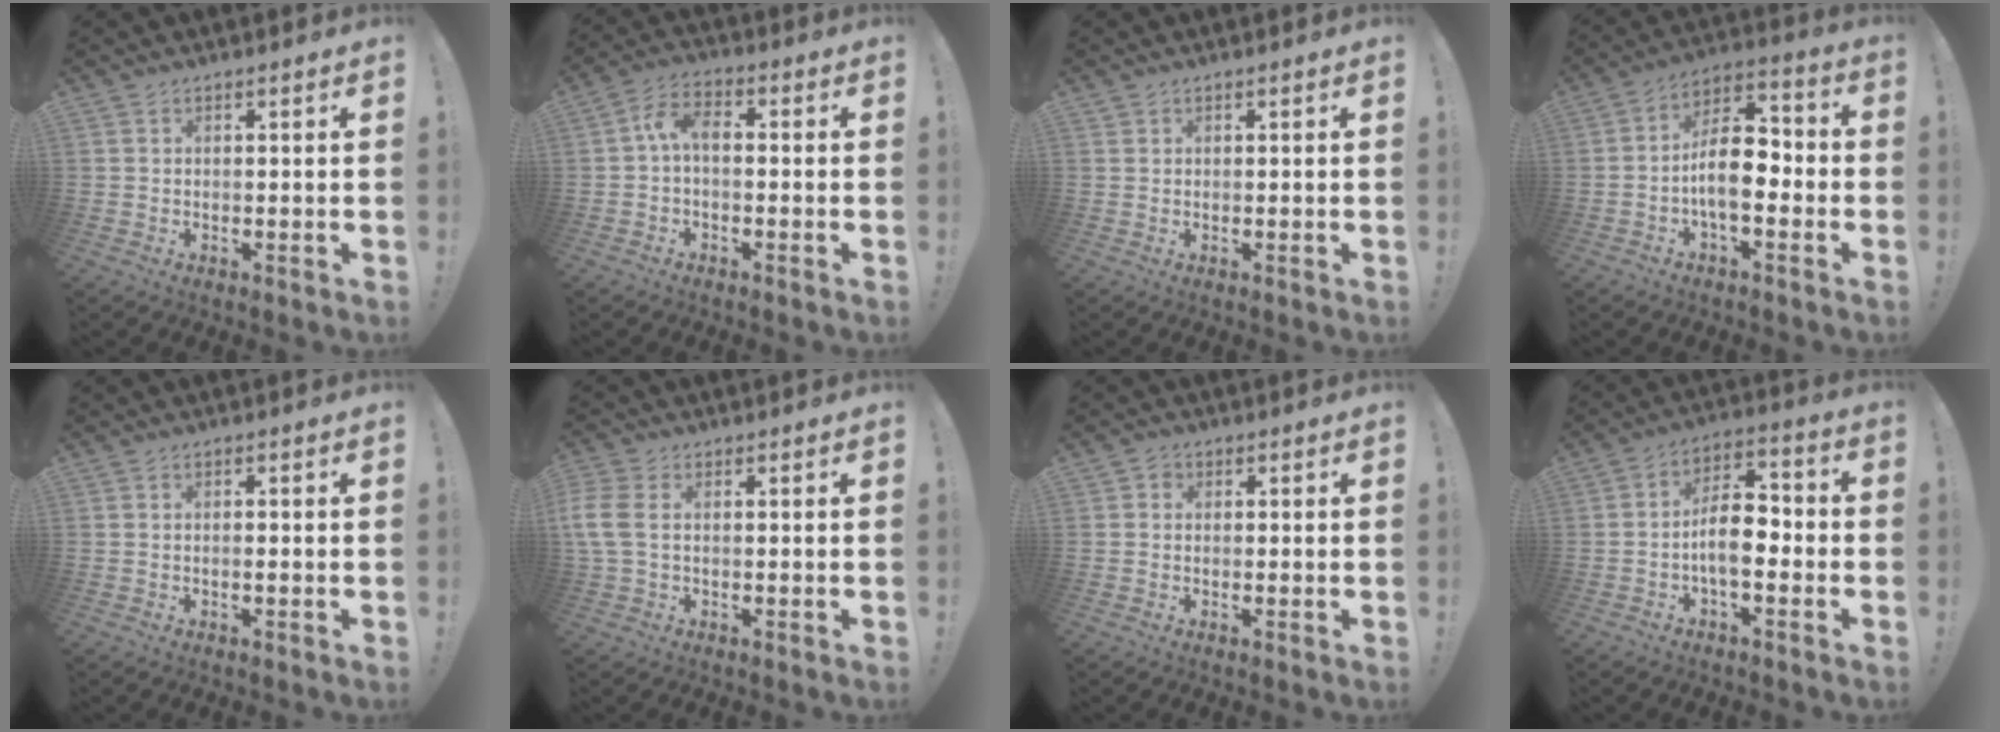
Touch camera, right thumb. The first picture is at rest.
{"total": 7.1, "force": [-0.2, 3.8, 6.0], "torque": [-0.120, 0.009, -0.001]}
{"total": 0.6, "force": [0.4, 0.4, 0.0], "torque": [0.003, -0.002, 0.008]}
{"total": 12.7, "force": [-3.1, 6.4, 10.6], "torque": [-0.187, 0.015, -0.057]}
{"total": 1.2, "force": [-0.6, 0.0, 1.0], "torque": [-0.013, -0.003, -0.013]}
{"total": 6.0, "force": [0.6, 3.9, 4.6], "torque": [-0.108, -0.002, 0.014]}
{"total": 1.6, "force": [-0.3, 1.4, 0.8], "torque": [-0.016, 0.007, -0.006]}
{"total": 10.8, "force": [-2.7, 5.4, 8.9], "torque": [-0.164, 0.015, -0.049]}